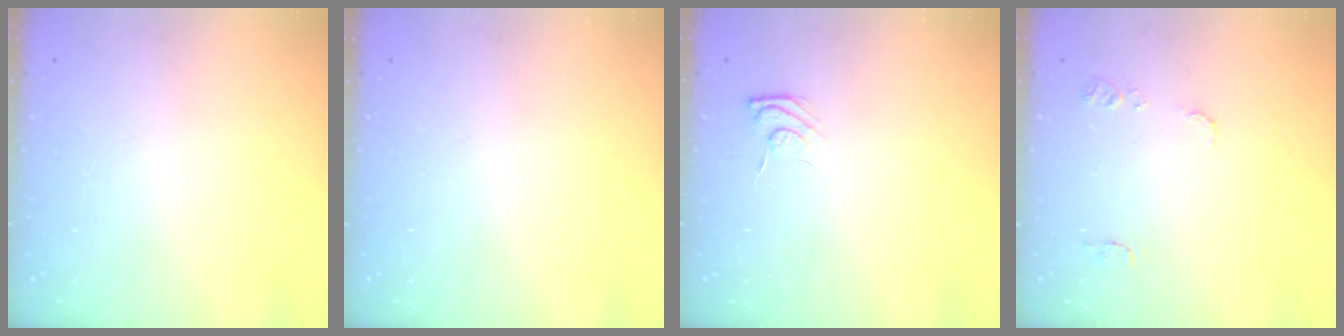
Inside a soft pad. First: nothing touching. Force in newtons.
{"total": 0.0}
{"total": 4.9, "press": 4.7, "slide": 1.1}
{"total": 7.1, "press": 7.0, "slide": 0.7}